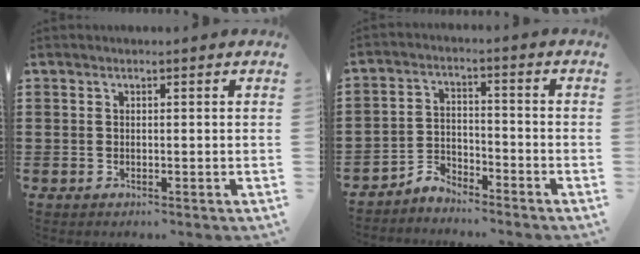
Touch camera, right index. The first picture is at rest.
{"total": 4.0, "force": [-3.9, 0.9, 0.3], "torque": [-0.010, 0.007, -0.079]}